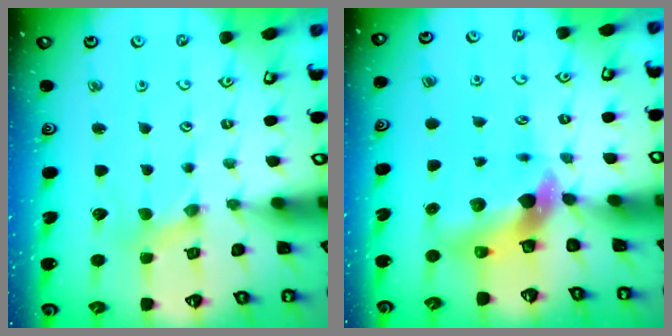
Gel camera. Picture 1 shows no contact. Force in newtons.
{"total": 7.6, "press": 7.5, "slide": 1.2}